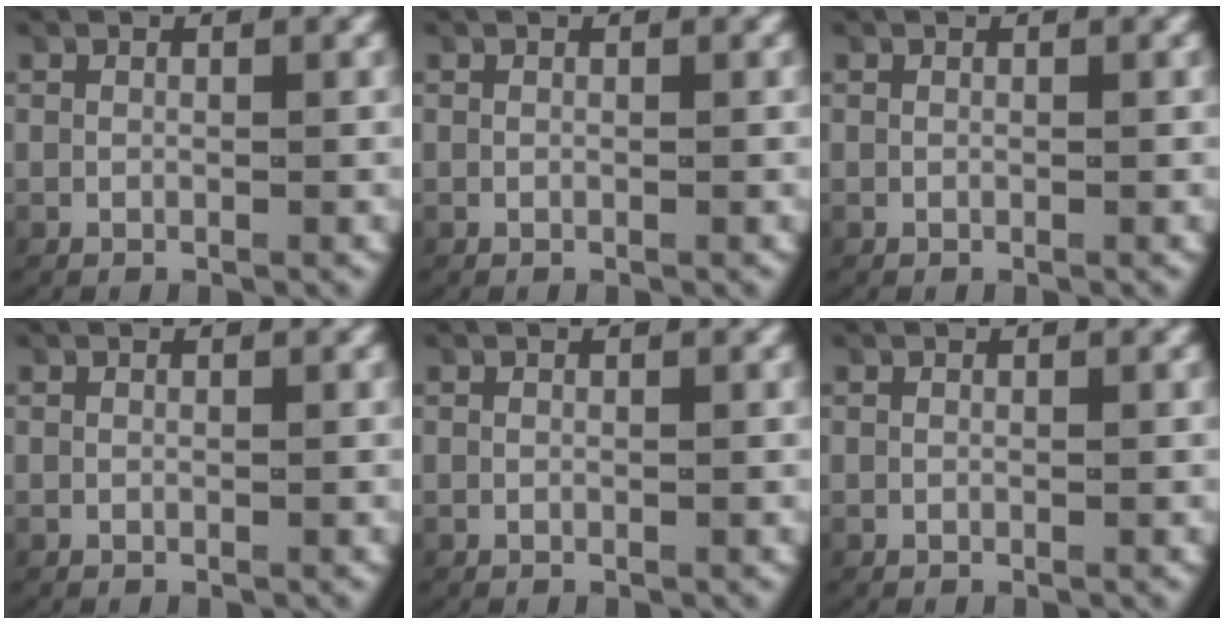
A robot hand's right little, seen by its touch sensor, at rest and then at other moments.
{"total": 0.0}
{"total": 0.0}
{"total": 0.0}
{"total": 0.0}
{"total": 0.0}